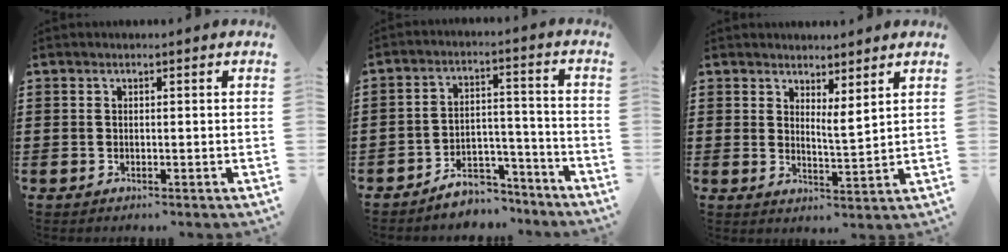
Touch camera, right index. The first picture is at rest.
{"total": 5.8, "force": [-5.2, 2.3, 1.2], "torque": [-0.018, 0.021, -0.099]}
{"total": 3.2, "force": [3.0, 0.2, 0.9], "torque": [-0.019, -0.013, 0.055]}